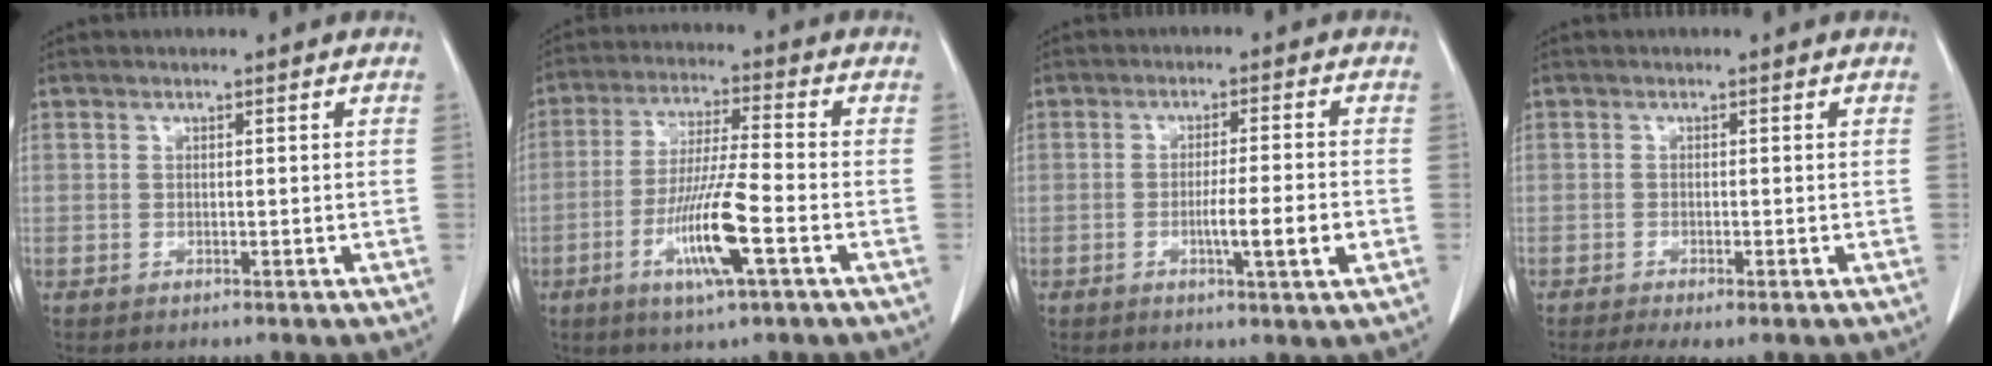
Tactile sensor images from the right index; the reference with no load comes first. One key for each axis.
{"total": 11.1, "fx": -4.1, "fy": 0.2, "fz": 10.4, "tx": -0.200, "ty": -0.015, "tz": -0.078}
{"total": 6.4, "fx": -1.9, "fy": -0.2, "fz": 6.1, "tx": -0.095, "ty": -0.008, "tz": -0.029}
{"total": 4.5, "fx": -3.2, "fy": 1.1, "fz": 2.9, "tx": -0.046, "ty": -0.011, "tz": -0.048}